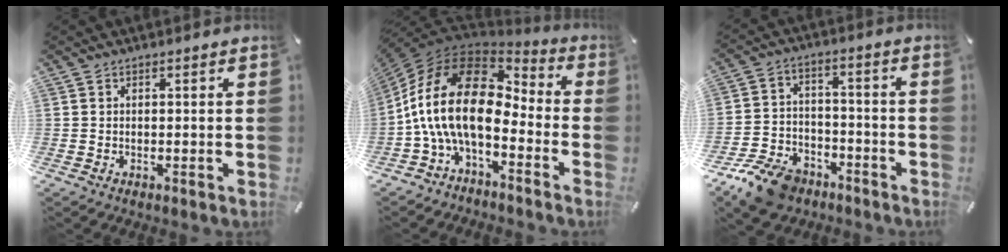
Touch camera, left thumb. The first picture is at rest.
{"total": 19.7, "force": [-1.7, 11.0, 16.2], "torque": [-0.347, 0.012, -0.030]}
{"total": 11.6, "force": [-8.2, 6.7, 4.8], "torque": [-0.089, 0.058, -0.149]}